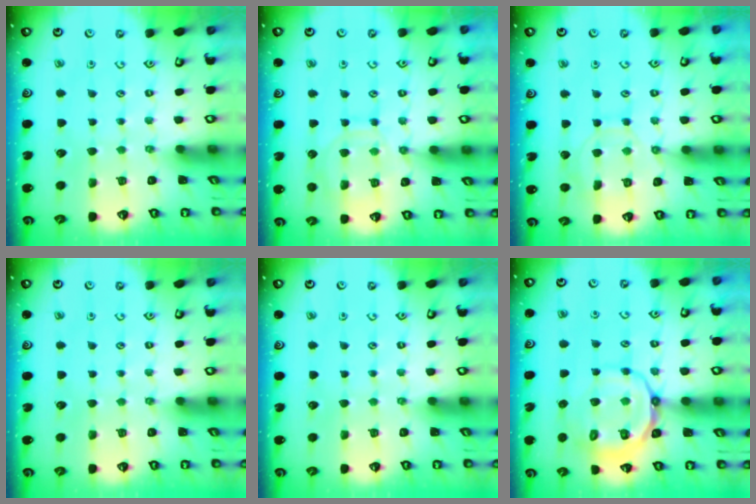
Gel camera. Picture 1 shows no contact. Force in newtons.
{"total": 11.2, "press": 11.1, "slide": 1.1}
{"total": 10.1, "press": 10.0, "slide": 0.9}
{"total": 0.0}
{"total": 0.0}
{"total": 12.1, "press": 12.0, "slide": 2.0}